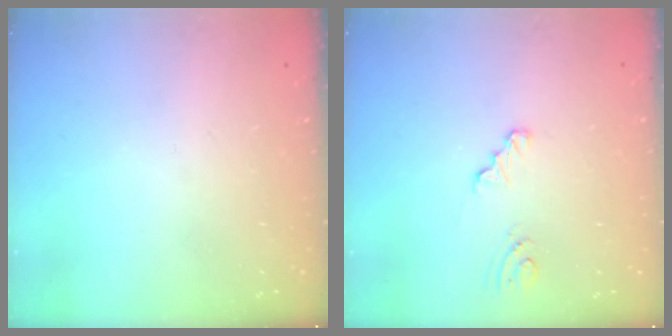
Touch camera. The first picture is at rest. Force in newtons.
{"total": 2.4, "press": 2.3, "slide": 0.3}